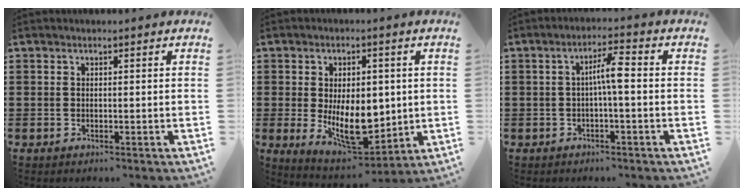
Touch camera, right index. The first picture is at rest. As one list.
[{"total": 10.4, "force": [-0.5, 5.9, 8.5], "torque": [-0.146, -0.002, -0.007]}, {"total": 4.3, "force": [-0.3, 0.6, 4.2], "torque": [-0.081, 0.009, -0.010]}]